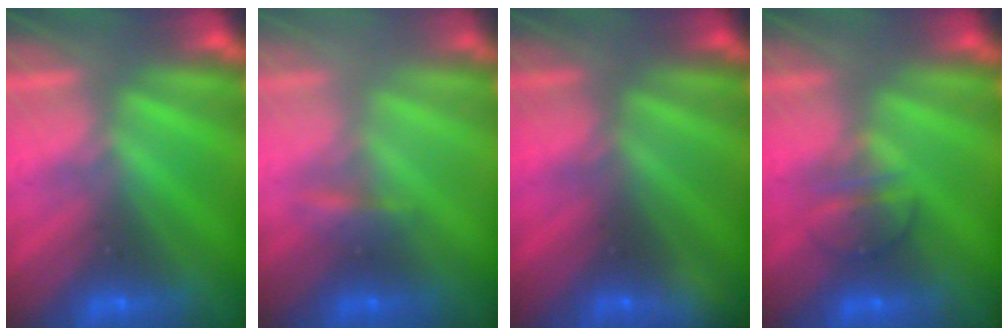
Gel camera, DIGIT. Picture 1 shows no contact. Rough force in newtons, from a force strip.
{"total": 2.2}
{"total": 2.3}
{"total": 2.4}